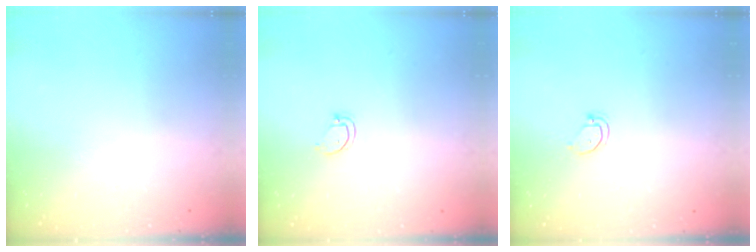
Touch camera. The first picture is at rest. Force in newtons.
{"total": 2.6, "press": 2.6, "slide": 0.3}
{"total": 3.5, "press": 3.5, "slide": 0.4}